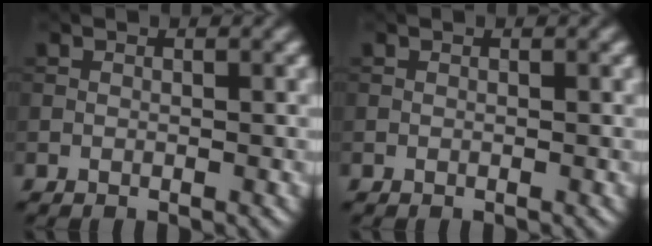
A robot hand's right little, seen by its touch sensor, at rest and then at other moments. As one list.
[{"total": 0.0}]